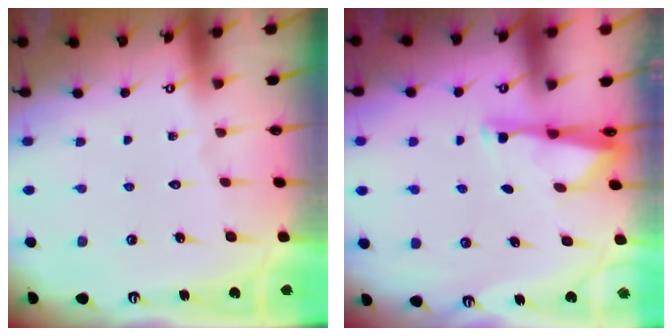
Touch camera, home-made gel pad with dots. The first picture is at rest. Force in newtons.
{"total": 2.9, "press": 2.9, "slide": 0.6}